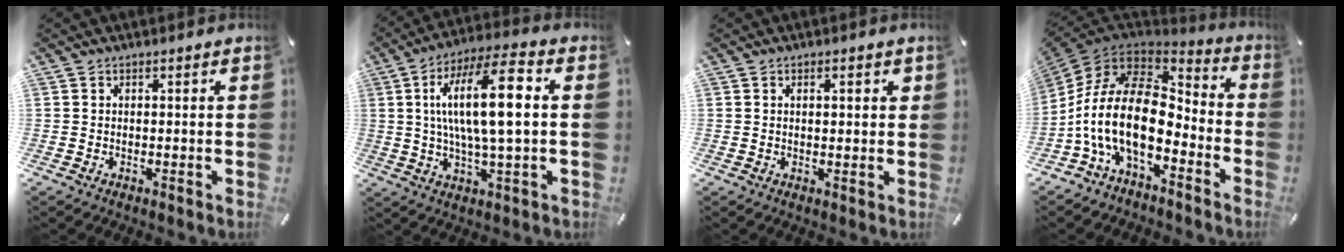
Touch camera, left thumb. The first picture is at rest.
{"total": 16.6, "force": [2.7, 4.5, 15.7], "torque": [-0.304, 0.003, 0.036]}
{"total": 2.1, "force": [0.7, 0.9, 1.7], "torque": [-0.020, 0.000, 0.008]}
{"total": 21.6, "force": [-5.8, 12.5, 16.6], "torque": [-0.365, 0.019, -0.101]}